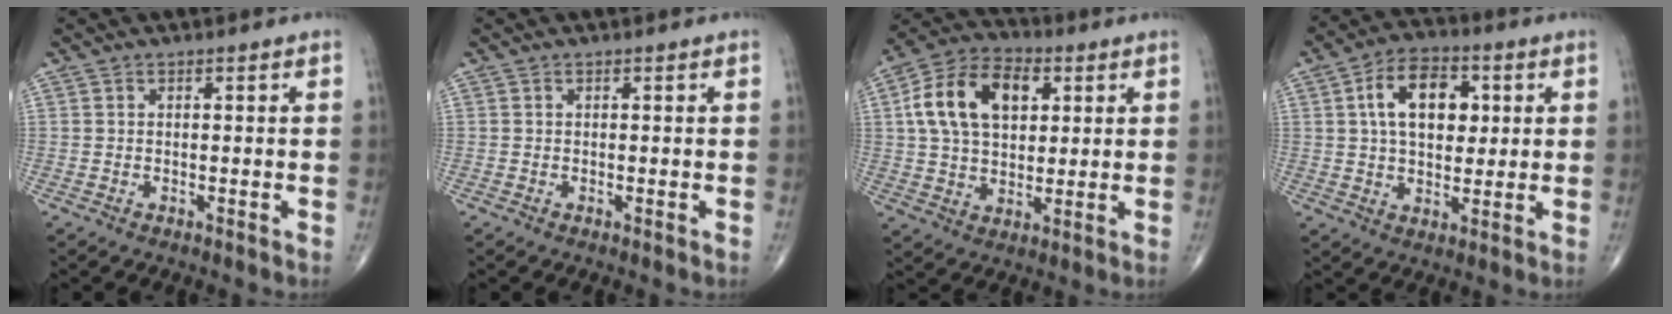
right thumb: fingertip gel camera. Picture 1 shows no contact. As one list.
[{"total": 0.0}, {"total": 15.9, "force": [4.1, 10.3, 11.3], "torque": [-0.185, 0.009, 0.068]}, {"total": 13.0, "force": [3.1, 8.0, 9.7], "torque": [-0.135, 0.005, 0.047]}]